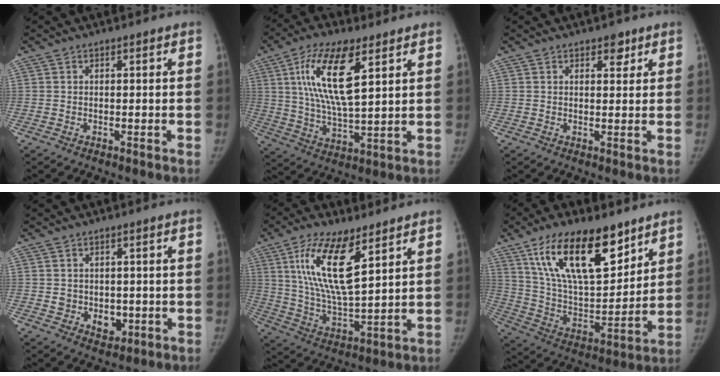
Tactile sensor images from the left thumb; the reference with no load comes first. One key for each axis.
{"total": 15.5, "fx": 6.0, "fy": 5.4, "fz": 13.2, "tx": -0.246, "ty": -0.021, "tz": 0.112}
{"total": 2.7, "fx": 1.6, "fy": 1.5, "fz": 1.5, "tx": -0.006, "ty": -0.008, "tz": 0.023}
{"total": 5.1, "fx": -0.6, "fy": 4.2, "fz": 2.9, "tx": -0.017, "ty": -0.001, "tz": 0.004}
{"total": 16.0, "fx": 7.5, "fy": 5.5, "fz": 13.0, "tx": -0.240, "ty": -0.036, "tz": 0.147}
{"total": 23.3, "fx": 13.5, "fy": 10.2, "fz": 16.0, "tx": -0.241, "ty": -0.050, "tz": 0.251}